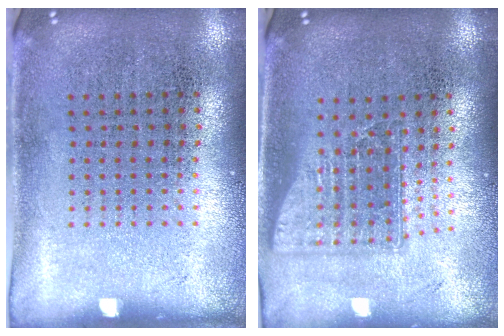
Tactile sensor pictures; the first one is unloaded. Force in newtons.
{"total": 1.5, "press": 1.2, "slide": 1.0}